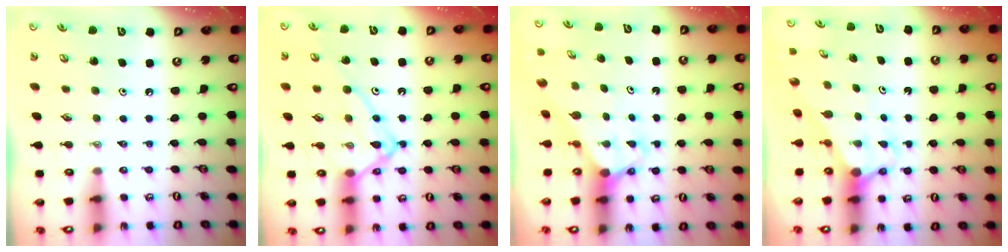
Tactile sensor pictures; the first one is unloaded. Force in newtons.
{"total": 14.0, "press": 13.9, "slide": 1.7}
{"total": 3.0, "press": 3.0, "slide": 0.2}
{"total": 2.7, "press": 2.7, "slide": 0.2}